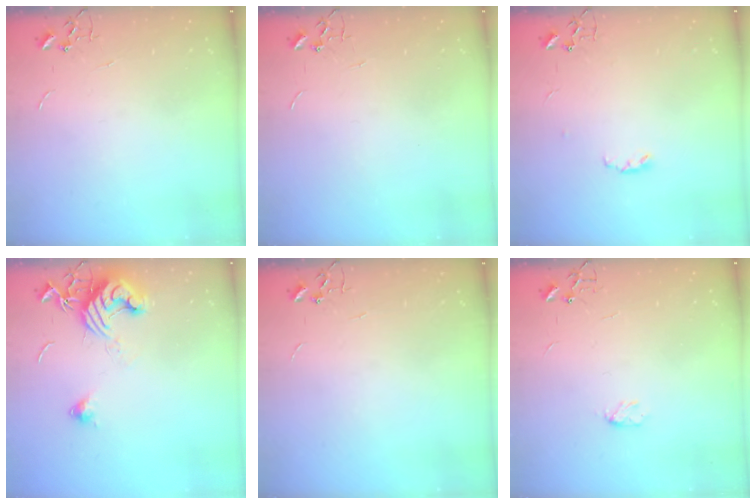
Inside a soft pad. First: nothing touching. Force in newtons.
{"total": 0.0}
{"total": 3.8, "press": 3.8, "slide": 0.6}
{"total": 12.1, "press": 12.0, "slide": 1.6}
{"total": 0.0}
{"total": 3.9, "press": 3.9, "slide": 0.4}